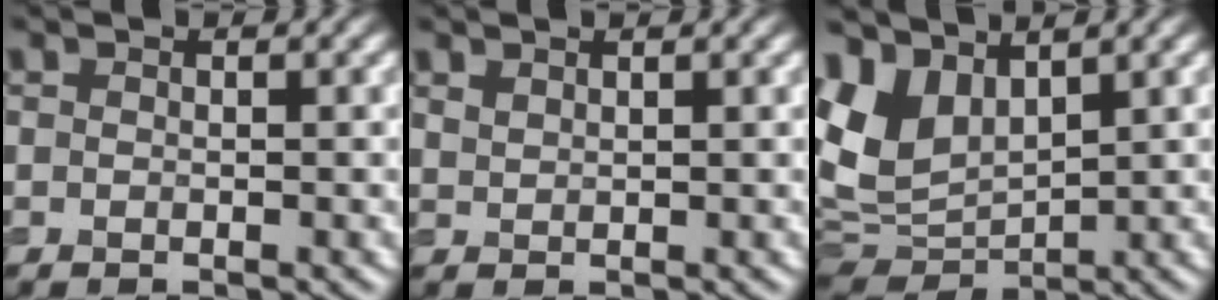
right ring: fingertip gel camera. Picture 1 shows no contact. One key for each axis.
{"total": 1.1, "fx": 1.0, "fy": 0.3, "fz": 0.3, "tx": -0.011, "ty": 0.000, "tz": 0.023}
{"total": 6.9, "fx": 2.9, "fy": 4.5, "fz": 4.4, "tx": -0.106, "ty": -0.001, "tz": 0.058}